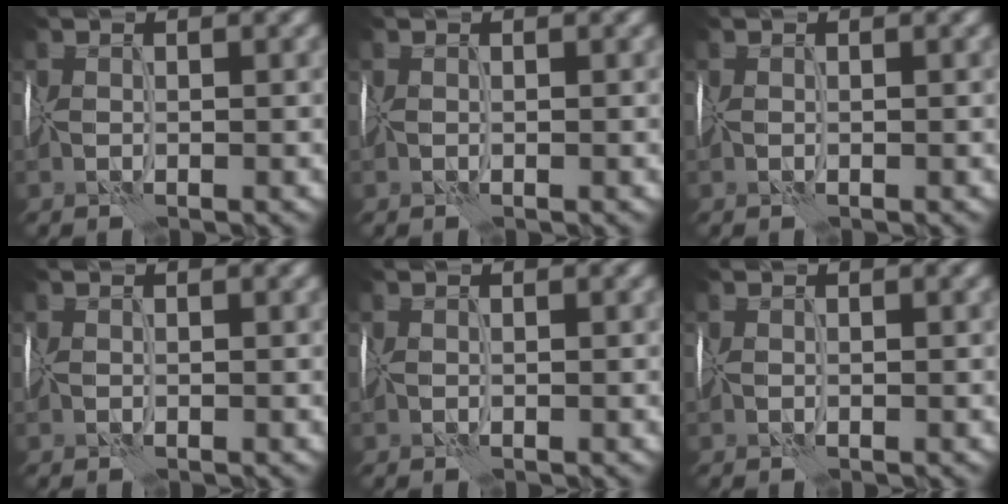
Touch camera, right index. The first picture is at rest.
{"total": 0.0}
{"total": 0.0}
{"total": 0.0}
{"total": 0.0}
{"total": 0.0}